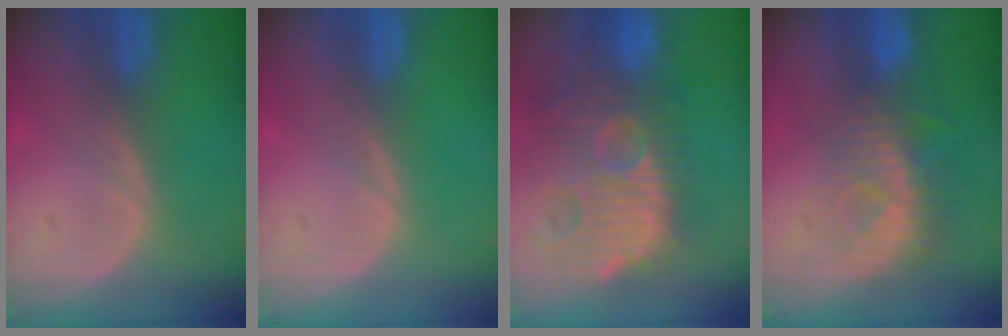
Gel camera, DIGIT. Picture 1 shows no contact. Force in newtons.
{"total": 0.0}
{"total": 14.4, "press": 12.6, "slide": 7.1}
{"total": 8.2, "press": 7.4, "slide": 3.5}